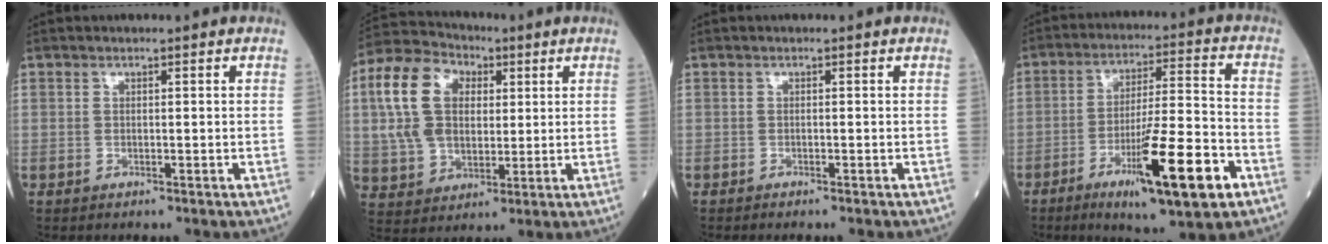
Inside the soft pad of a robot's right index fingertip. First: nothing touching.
{"total": 12.9, "force": [3.6, 8.8, 8.8], "torque": [-0.212, 0.037, 0.070]}
{"total": 0.8, "force": [-0.7, -0.1, 0.4], "torque": [-0.003, 0.001, -0.009]}
{"total": 15.5, "force": [-7.2, 1.2, 13.7], "torque": [-0.230, -0.018, -0.111]}